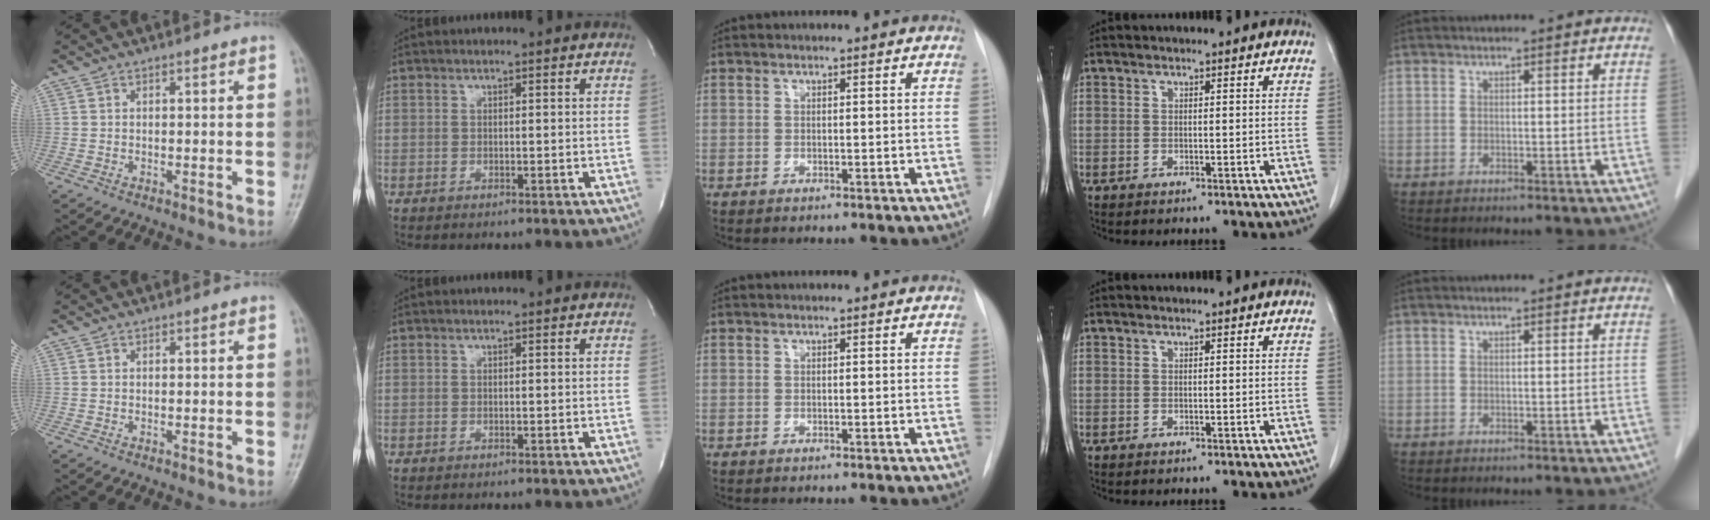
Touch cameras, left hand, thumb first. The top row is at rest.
{}